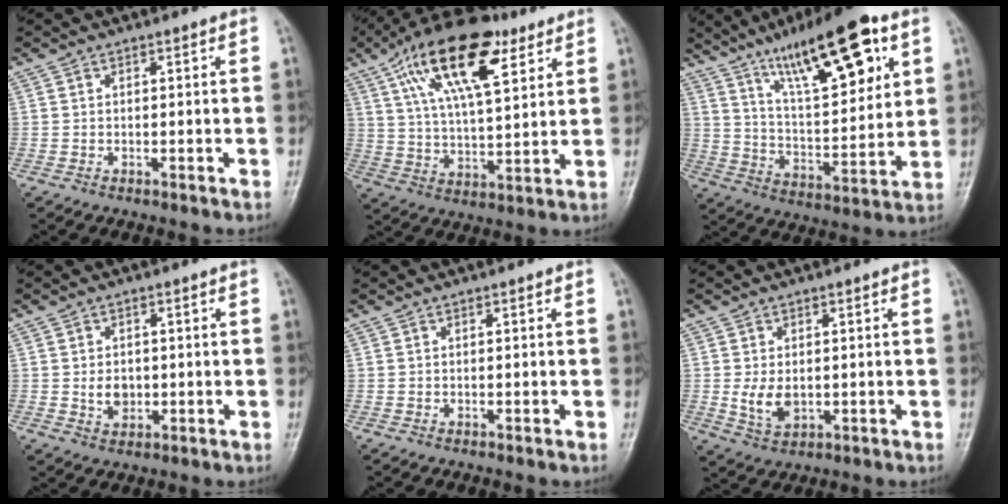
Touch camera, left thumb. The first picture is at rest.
{"total": 19.6, "force": [9.6, 8.1, 15.1], "torque": [-0.246, -0.015, 0.166]}
{"total": 22.0, "force": [11.5, 7.0, 17.5], "torque": [-0.244, -0.035, 0.195]}
{"total": 3.8, "force": [-0.1, 3.0, 2.4], "torque": [-0.028, -0.002, 0.003]}
{"total": 0.0}
{"total": 5.0, "force": [-0.1, 3.3, 3.7], "torque": [-0.060, -0.010, 0.007]}